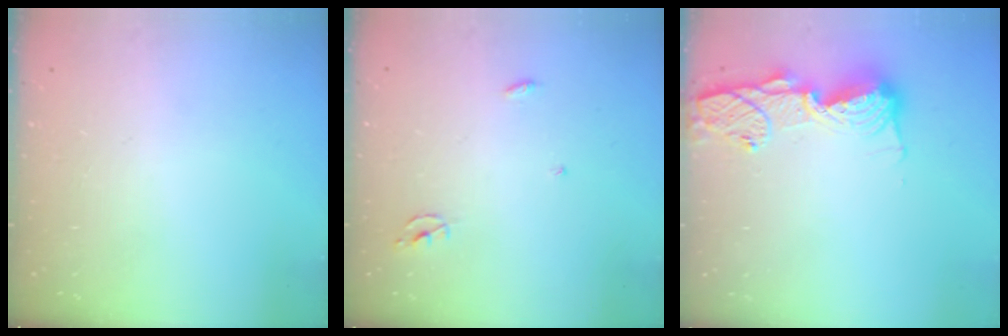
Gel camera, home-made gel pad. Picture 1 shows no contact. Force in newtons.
{"total": 2.3, "press": 2.3, "slide": 0.1}
{"total": 14.3, "press": 14.2, "slide": 1.3}